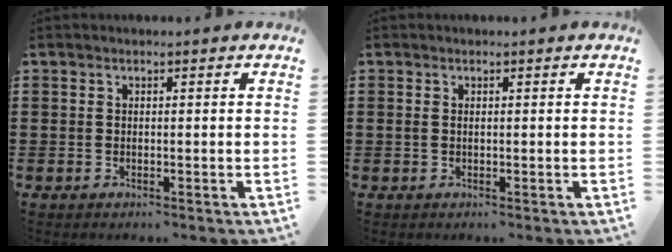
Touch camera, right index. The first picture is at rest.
{"total": 0.7, "force": [0.1, 0.4, 0.6], "torque": [-0.013, 0.002, 0.001]}